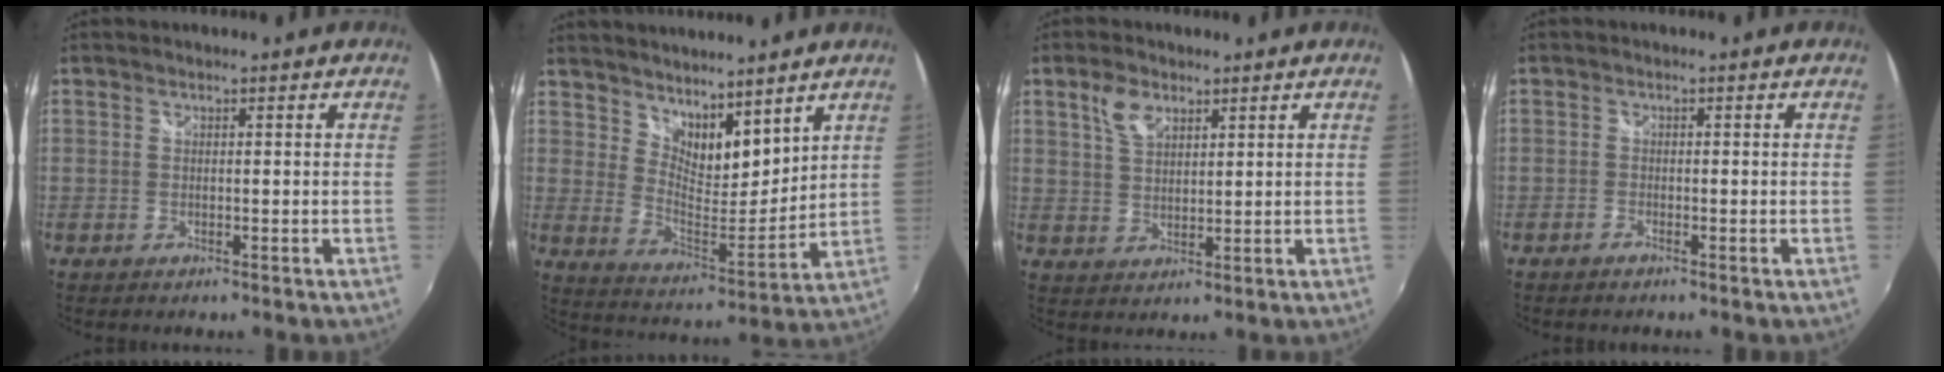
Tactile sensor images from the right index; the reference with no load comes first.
{"total": 11.6, "force": [9.0, 5.0, 5.3], "torque": [-0.083, -0.002, 0.165]}
{"total": 5.1, "force": [2.9, 2.9, 3.1], "torque": [-0.057, 0.010, 0.055]}
{"total": 0.9, "force": [-0.8, 0.3, 0.2], "torque": [-0.008, -0.002, -0.018]}